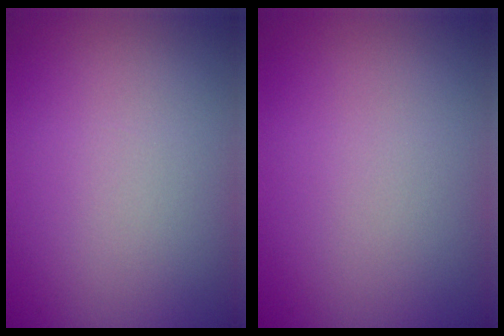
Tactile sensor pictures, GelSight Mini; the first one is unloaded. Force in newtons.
{"total": 0.0}